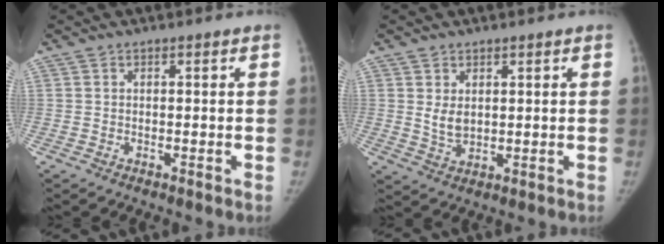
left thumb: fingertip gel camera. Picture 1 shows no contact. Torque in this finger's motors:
{"motor_torque": [0.01, 0.00, 0.49, -0.51, 0.00]}